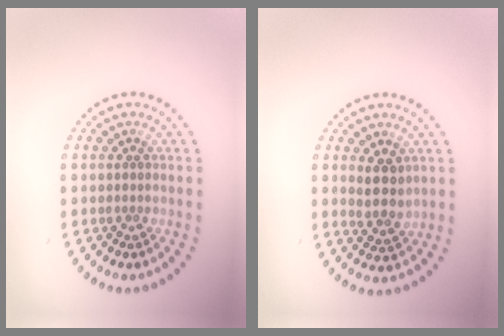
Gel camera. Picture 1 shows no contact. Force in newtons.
{"total": 2.9, "press": 2.6, "slide": 1.2}